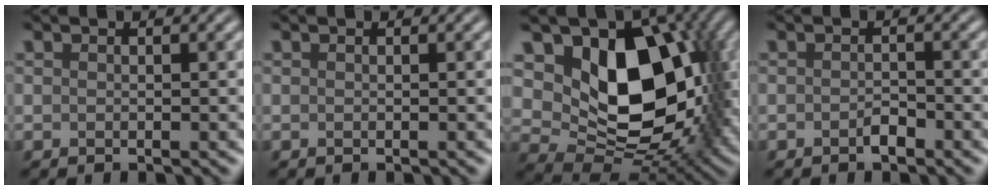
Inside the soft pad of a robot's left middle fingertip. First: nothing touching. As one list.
[{"total": 0.0}, {"total": 13.1, "force": [2.5, 8.7, 9.5], "torque": [-0.127, -0.021, 0.053]}, {"total": 0.9, "force": [-0.7, 0.4, 0.4], "torque": [-0.012, 0.000, -0.012]}]